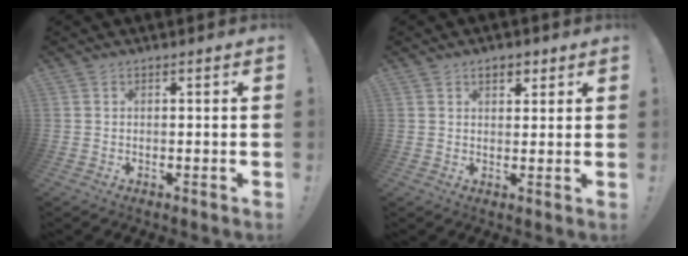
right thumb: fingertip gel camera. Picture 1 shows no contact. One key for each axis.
{"total": 4.0, "fx": 2.2, "fy": 2.5, "fz": 2.1, "tx": -0.019, "ty": -0.003, "tz": 0.035}